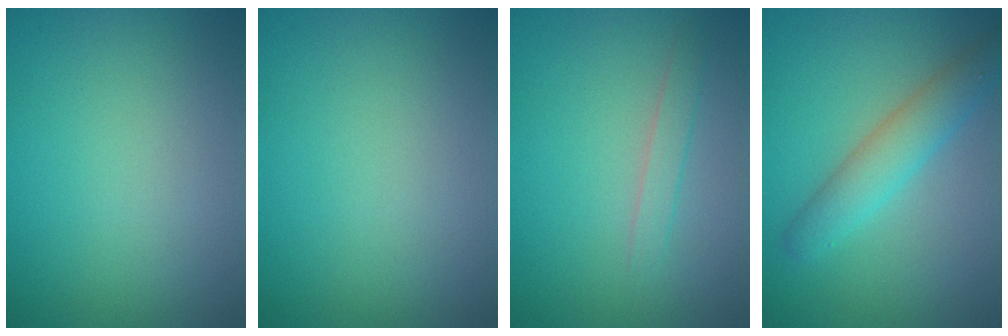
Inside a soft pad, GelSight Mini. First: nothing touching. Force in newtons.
{"total": 0.0}
{"total": 1.3, "press": 1.3, "slide": 0.1}
{"total": 3.6, "press": 3.6, "slide": 0.0}